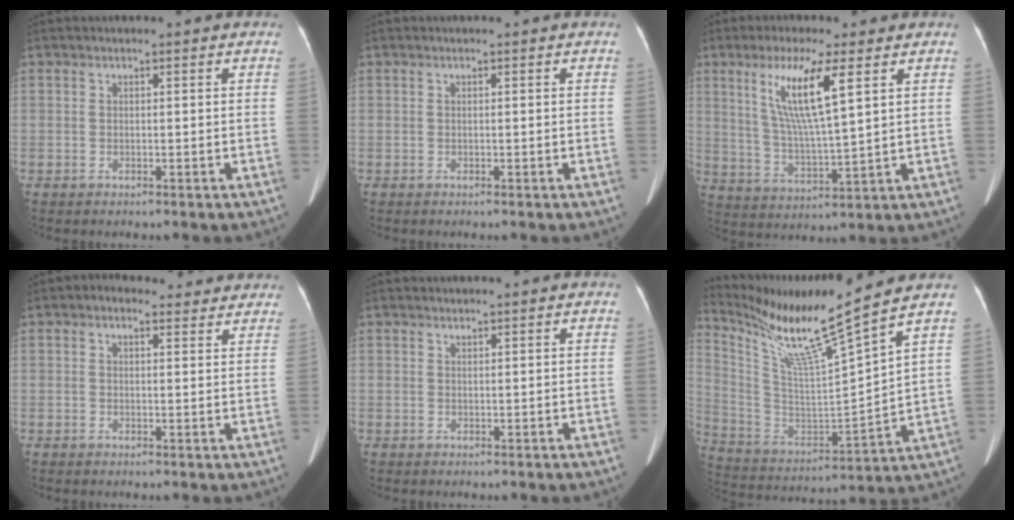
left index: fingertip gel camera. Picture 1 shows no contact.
{"total": 0.0}
{"total": 10.5, "force": [4.5, 0.7, 9.5], "torque": [-0.191, -0.004, 0.086]}
{"total": 5.6, "force": [4.6, 2.9, 1.6], "torque": [-0.012, 0.017, 0.049]}
{"total": 0.6, "force": [0.5, 0.2, -0.1], "torque": [-0.004, 0.002, 0.008]}
{"total": 18.1, "force": [14.3, -2.3, 10.9], "torque": [-0.211, -0.036, 0.253]}